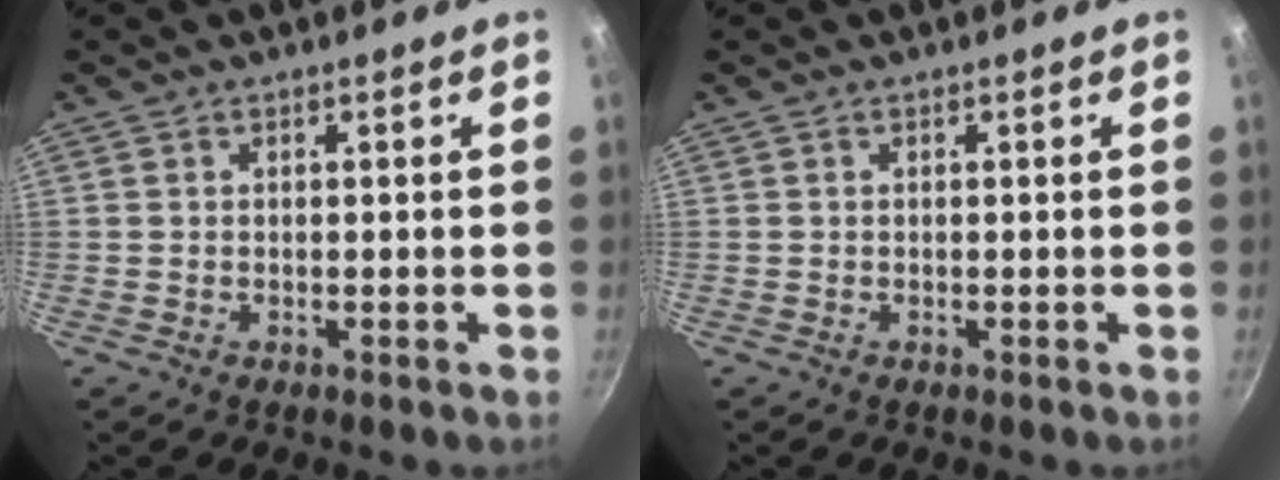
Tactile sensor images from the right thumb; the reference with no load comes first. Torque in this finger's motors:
{"motor_torque": [-0.01, 0.00, -0.01, 0.00, 0.00]}